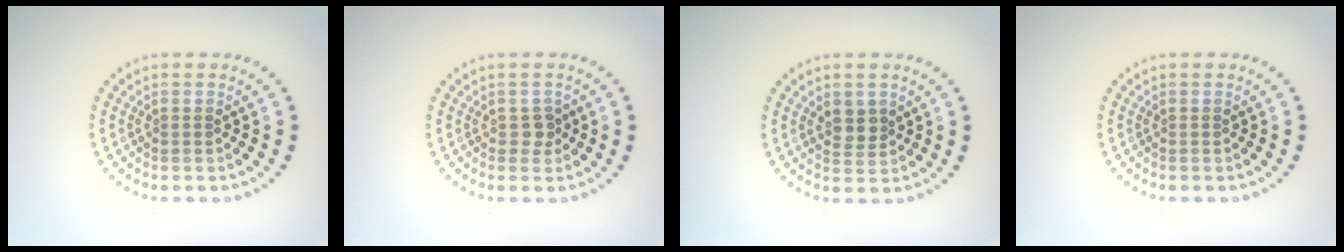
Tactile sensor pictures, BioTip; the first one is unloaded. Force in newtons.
{"total": 1.1, "press": 1.0, "slide": 0.5}
{"total": 1.8, "press": 1.7, "slide": 0.7}
{"total": 0.0}